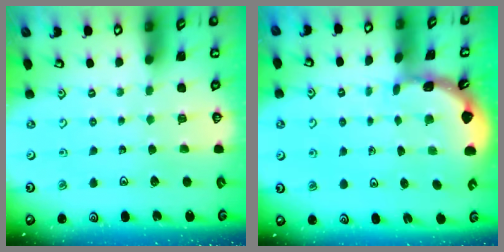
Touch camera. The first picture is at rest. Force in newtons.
{"total": 1.8, "press": 1.8, "slide": 0.1}